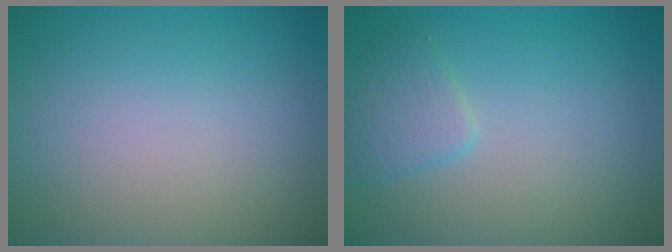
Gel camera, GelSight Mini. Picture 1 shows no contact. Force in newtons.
{"total": 2.0, "press": 2.0, "slide": 0.1}